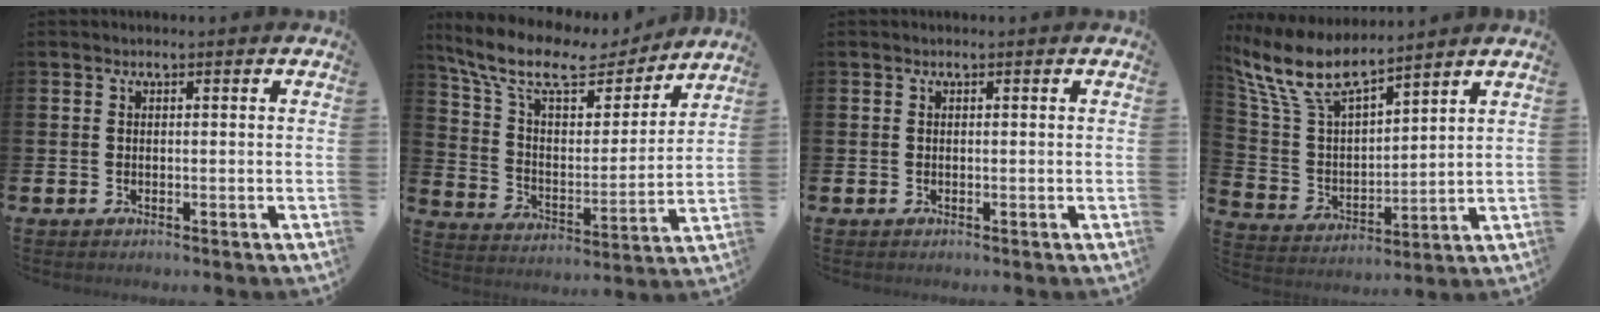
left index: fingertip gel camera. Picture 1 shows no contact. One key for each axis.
{"total": 11.4, "fx": 9.4, "fy": 4.0, "fz": 5.1, "tx": -0.139, "ty": -0.054, "tz": 0.159}
{"total": 0.0}
{"total": 9.4, "fx": 8.1, "fy": 2.6, "fz": 4.0, "tx": -0.116, "ty": -0.042, "tz": 0.144}